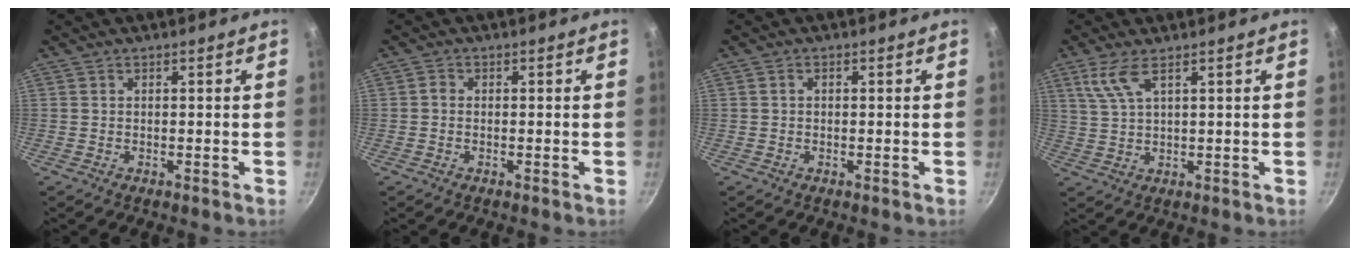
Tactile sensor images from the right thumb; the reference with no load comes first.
{"total": 1.0, "force": [-0.2, 0.8, 0.5], "torque": [-0.008, 0.005, -0.005]}
{"total": 0.9, "force": [0.1, 0.7, 0.5], "torque": [-0.009, 0.006, 0.001]}
{"total": 5.2, "force": [2.7, 1.5, 4.1], "torque": [-0.091, -0.008, 0.062]}